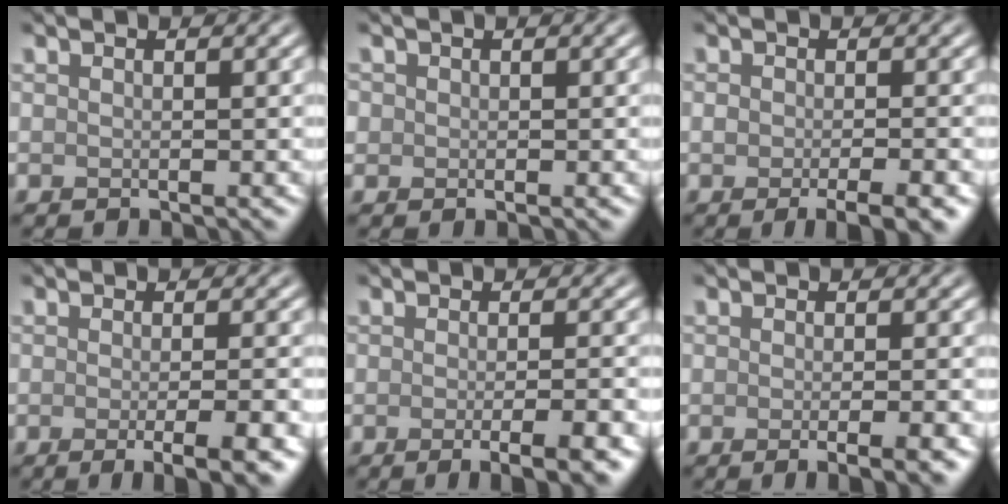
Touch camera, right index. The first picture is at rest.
{"total": 0.8, "force": [0.1, 0.7, 0.3], "torque": [0.000, 0.001, -0.001]}
{"total": 3.7, "force": [-1.8, 1.0, 3.1], "torque": [-0.048, -0.006, -0.024]}
{"total": 5.5, "force": [-1.7, 1.5, 5.1], "torque": [-0.058, -0.010, -0.016]}
{"total": 5.1, "force": [-1.8, 1.4, 4.6], "torque": [-0.051, -0.008, -0.019]}
{"total": 4.4, "force": [-1.2, 1.4, 4.0], "torque": [-0.034, -0.005, -0.016]}